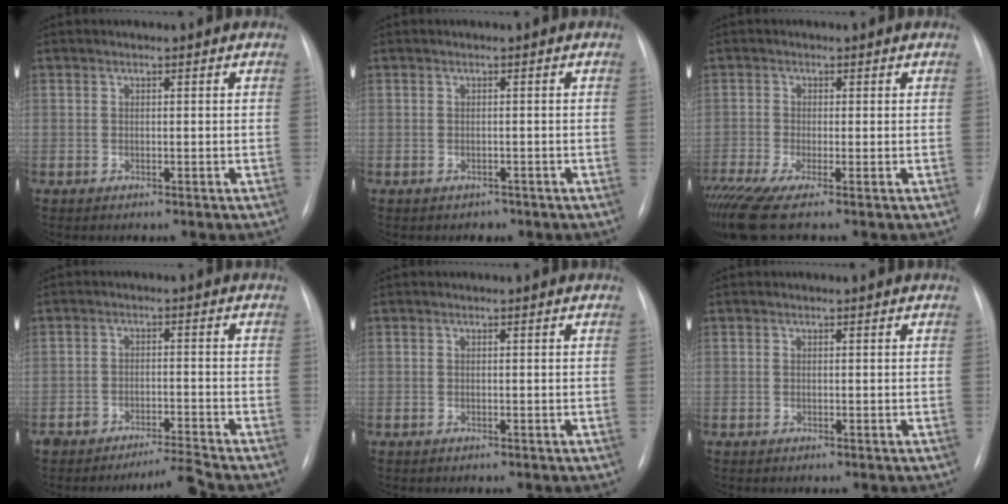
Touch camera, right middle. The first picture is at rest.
{"total": 1.1, "force": [-0.9, 0.8, 0.0], "torque": [-0.003, 0.002, -0.012]}
{"total": 6.6, "force": [-4.5, 0.3, 4.8], "torque": [-0.091, -0.022, -0.084]}
{"total": 3.8, "force": [-3.7, -0.7, 0.7], "torque": [-0.014, -0.005, -0.063]}
{"total": 0.0}
{"total": 0.0}